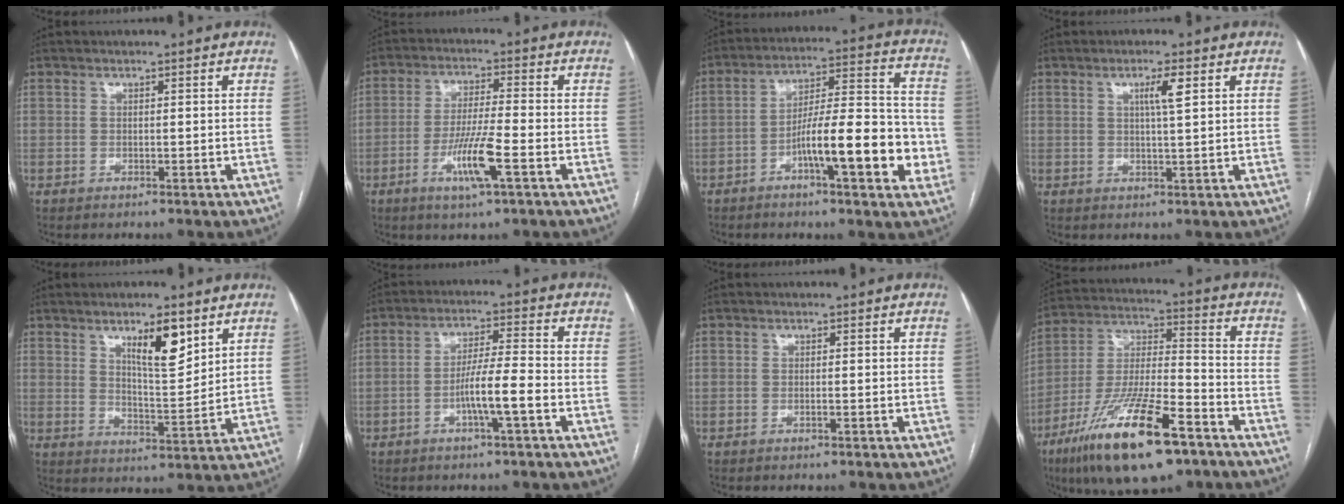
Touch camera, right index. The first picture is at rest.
{"total": 8.2, "force": [-3.4, 0.1, 7.5], "torque": [-0.145, -0.009, -0.062]}
{"total": 15.0, "force": [-4.7, 2.8, 14.0], "torque": [-0.212, 0.016, -0.072]}
{"total": 3.3, "force": [1.2, -0.2, 3.1], "torque": [-0.054, -0.001, 0.020]}
{"total": 8.0, "force": [4.6, 1.8, 6.3], "torque": [-0.106, -0.007, 0.078]}
{"total": 6.8, "force": [-2.6, -0.1, 6.3], "torque": [-0.118, 0.005, -0.047]}
{"total": 0.5, "force": [-0.2, 0.0, 0.5], "torque": [-0.010, 0.000, -0.002]}
{"total": 20.6, "force": [-12.4, 4.3, 15.9], "torque": [-0.301, -0.028, -0.218]}